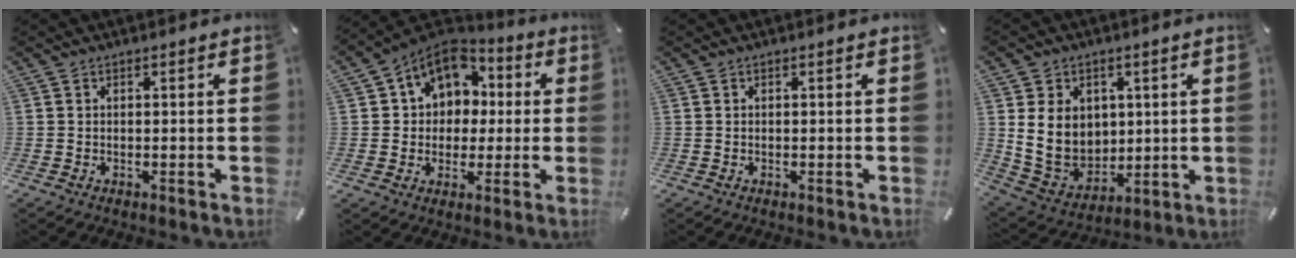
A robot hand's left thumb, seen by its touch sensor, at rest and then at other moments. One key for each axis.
{"total": 10.7, "fx": 3.6, "fy": 9.3, "fz": 3.7, "tx": -0.069, "ty": -0.015, "tz": 0.072}
{"total": 0.0}
{"total": 11.9, "fx": 3.0, "fy": 10.3, "fz": 5.1, "tx": -0.115, "ty": -0.017, "tz": 0.062}